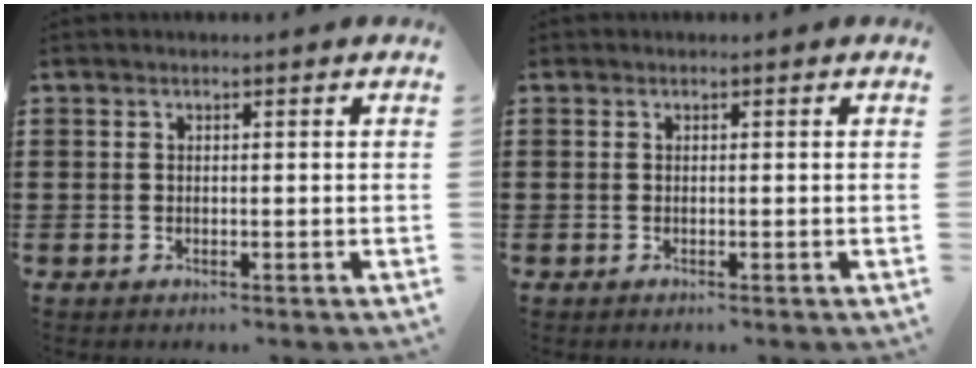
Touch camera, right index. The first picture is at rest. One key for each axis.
{"total": 0.0}